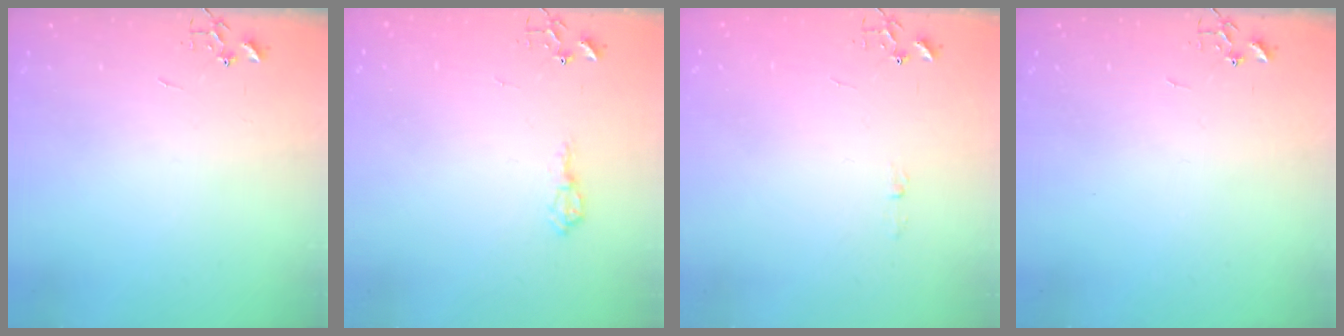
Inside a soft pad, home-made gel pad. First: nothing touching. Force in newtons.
{"total": 8.5, "press": 8.5, "slide": 0.8}
{"total": 2.9, "press": 2.9, "slide": 0.4}
{"total": 0.0}